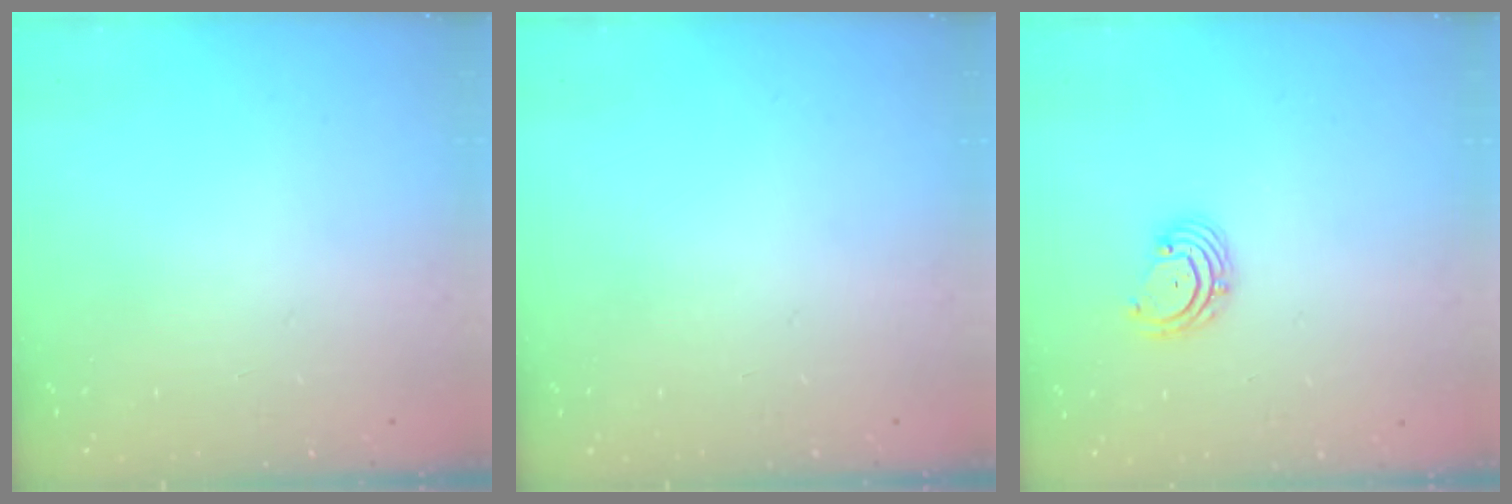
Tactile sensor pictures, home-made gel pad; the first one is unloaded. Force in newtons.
{"total": 0.0}
{"total": 3.4, "press": 3.3, "slide": 0.5}